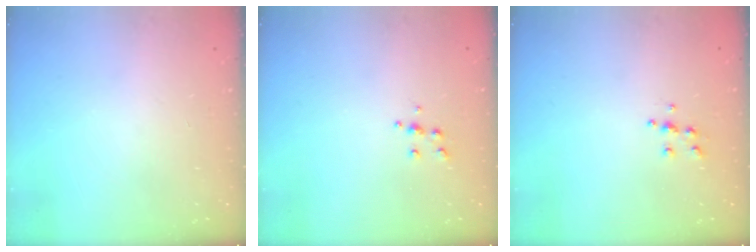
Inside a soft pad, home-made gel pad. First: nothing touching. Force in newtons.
{"total": 4.8, "press": 4.7, "slide": 0.6}
{"total": 5.5, "press": 5.5, "slide": 0.5}